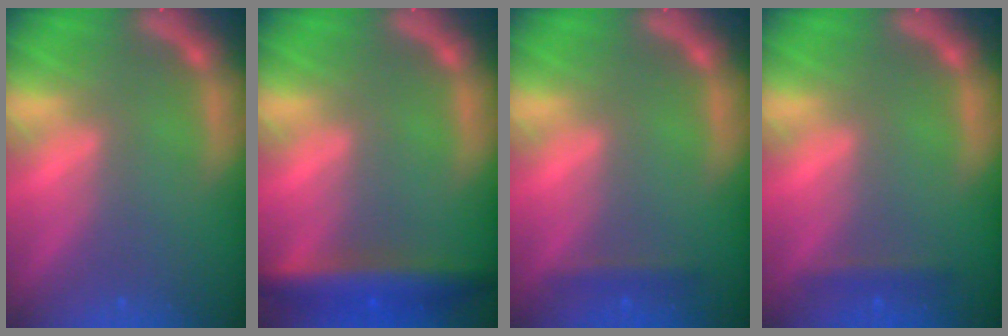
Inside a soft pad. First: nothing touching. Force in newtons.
{"total": 5.5}
{"total": 1.4}
{"total": 1.4}